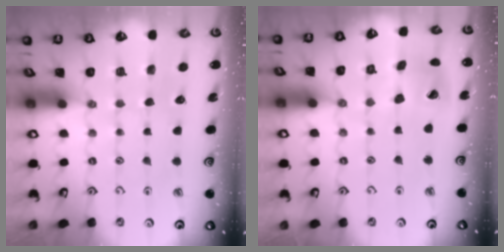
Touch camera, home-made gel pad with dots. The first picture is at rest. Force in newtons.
{"total": 11.9, "press": 11.8, "slide": 1.4}